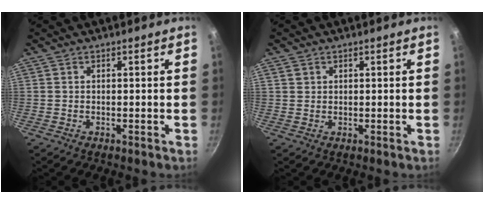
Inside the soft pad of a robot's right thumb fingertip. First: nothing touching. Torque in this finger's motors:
{"motor_torque": [-0.25, 0.09, -0.41, -0.10, -0.01]}